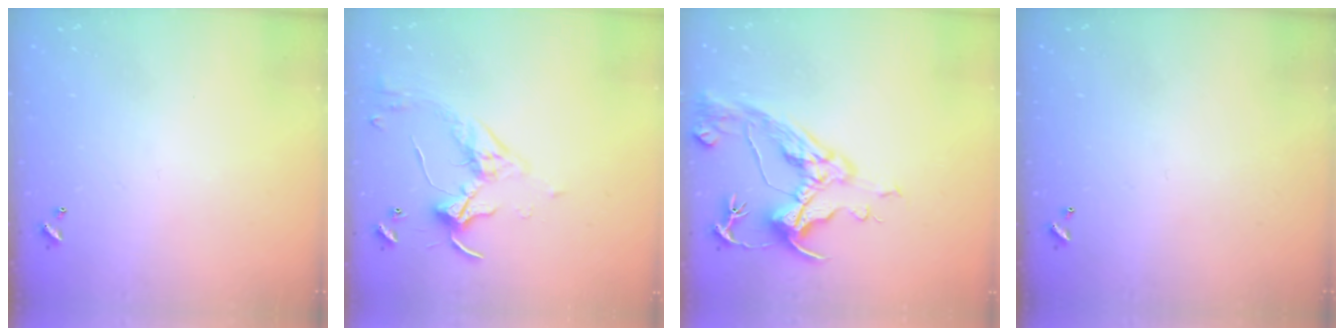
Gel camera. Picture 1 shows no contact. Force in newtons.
{"total": 3.4, "press": 3.4, "slide": 0.7}
{"total": 8.7, "press": 8.5, "slide": 1.4}
{"total": 0.0}